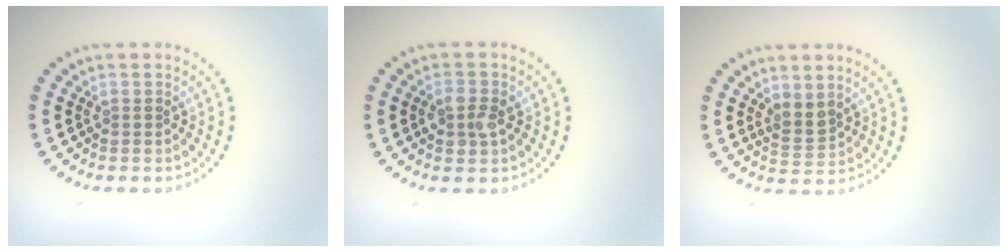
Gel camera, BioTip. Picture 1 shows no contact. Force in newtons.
{"total": 2.1, "press": 2.1, "slide": 0.1}
{"total": 2.0, "press": 1.6, "slide": 1.1}